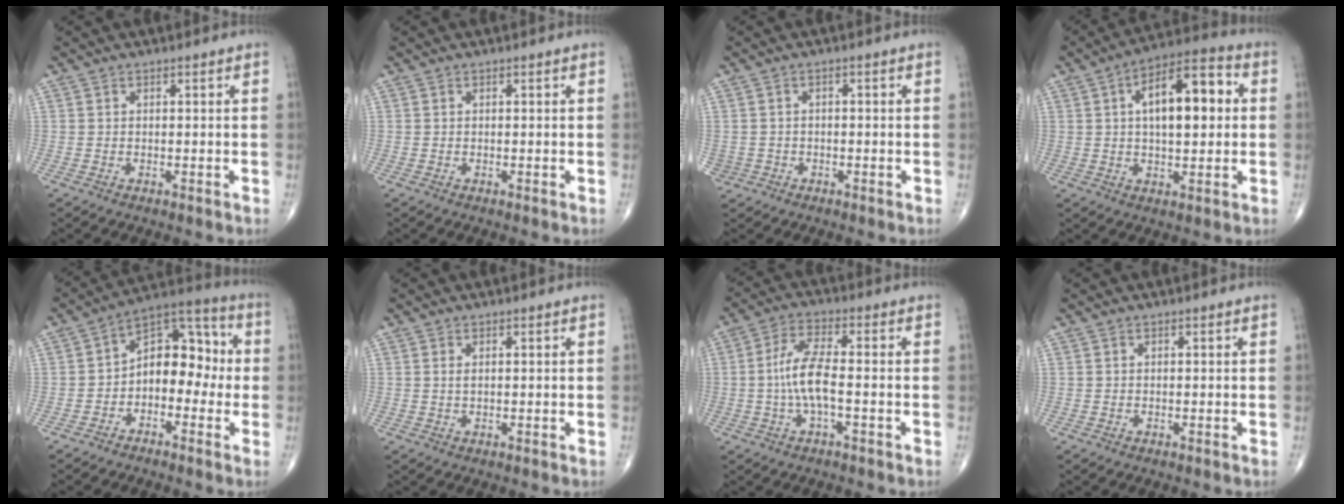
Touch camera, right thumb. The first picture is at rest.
{"total": 0.0}
{"total": 2.3, "force": [-0.8, 2.2, 0.1], "torque": [0.008, 0.012, -0.012]}
{"total": 14.8, "force": [2.5, 6.6, 13.0], "torque": [-0.184, 0.022, 0.034]}
{"total": 11.8, "force": [-1.4, 7.6, 8.9], "torque": [-0.095, 0.047, -0.040]}
{"total": 1.0, "force": [0.3, 0.4, 0.8], "torque": [-0.018, 0.001, 0.008]}
{"total": 7.7, "force": [-1.1, 2.3, 7.3], "torque": [-0.162, 0.020, -0.027]}
{"total": 0.0}